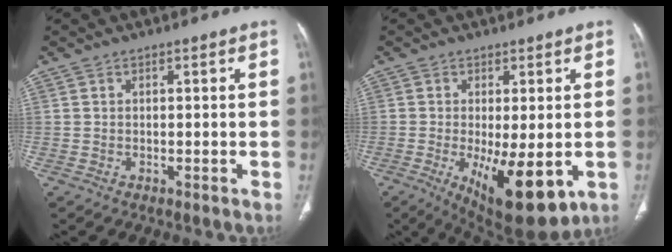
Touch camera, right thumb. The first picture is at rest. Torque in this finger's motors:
{"motor_torque": [0.14, 2.04, 0.16, -0.07, 0.12]}